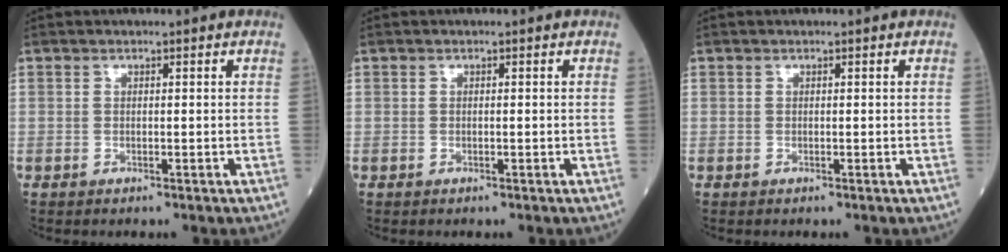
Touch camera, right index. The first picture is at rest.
{"total": 0.0}
{"total": 0.0}